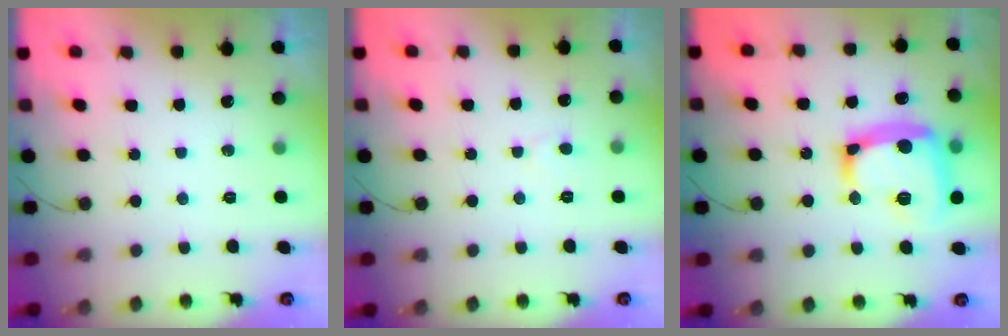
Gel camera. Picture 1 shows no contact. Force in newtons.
{"total": 2.8, "press": 2.8, "slide": 0.3}
{"total": 19.3, "press": 19.3, "slide": 1.6}